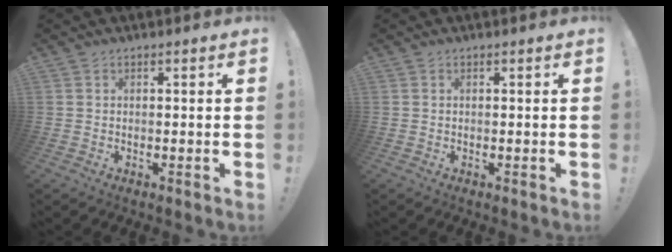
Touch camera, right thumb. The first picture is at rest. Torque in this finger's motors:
{"motor_torque": [-0.23, -0.04, 0.08, 0.03, 0.02]}